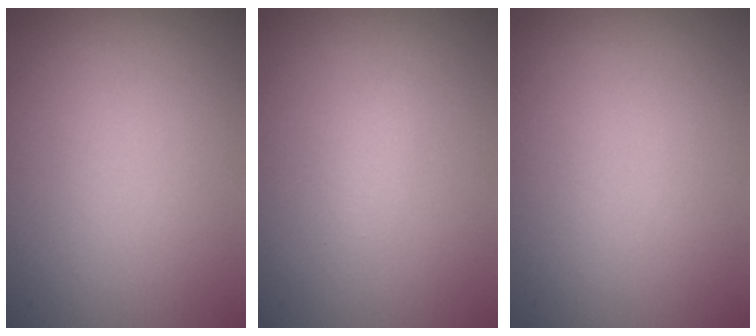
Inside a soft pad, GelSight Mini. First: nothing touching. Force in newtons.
{"total": 0.7, "press": 0.7, "slide": 0.0}
{"total": 0.0}